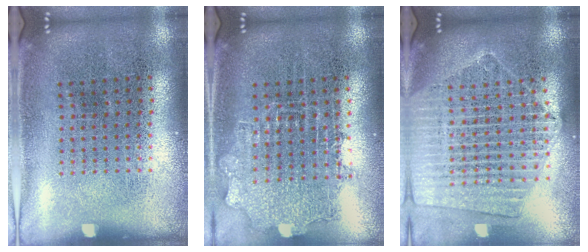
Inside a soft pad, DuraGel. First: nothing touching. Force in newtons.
{"total": 1.2, "press": 1.1, "slide": 0.5}
{"total": 2.2, "press": 2.0, "slide": 0.9}